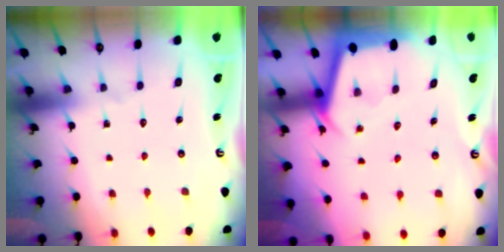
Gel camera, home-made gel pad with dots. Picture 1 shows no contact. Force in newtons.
{"total": 2.9, "press": 2.9, "slide": 0.3}